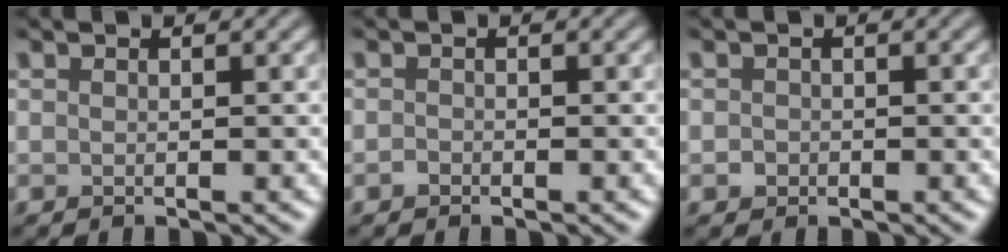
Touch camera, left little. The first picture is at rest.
{"total": 0.6, "force": [-0.4, 0.4, 0.2], "torque": [-0.002, -0.003, -0.008]}
{"total": 0.9, "force": [-0.4, 0.8, 0.2], "torque": [0.002, -0.003, -0.008]}